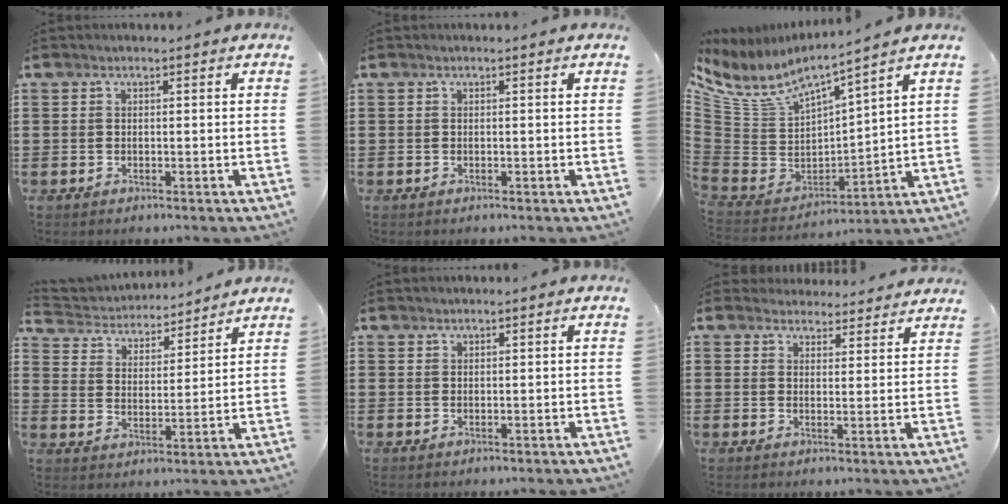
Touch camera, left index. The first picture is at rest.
{"total": 0.0}
{"total": 5.0, "force": [4.2, 1.5, 2.4], "torque": [-0.070, -0.041, 0.069]}
{"total": 3.8, "force": [3.7, 0.7, -0.1], "torque": [-0.024, -0.028, 0.059]}
{"total": 0.9, "force": [0.9, 0.1, 0.0], "torque": [-0.003, 0.000, 0.018]}
{"total": 3.8, "force": [3.7, 0.7, 0.1], "torque": [-0.015, -0.012, 0.070]}